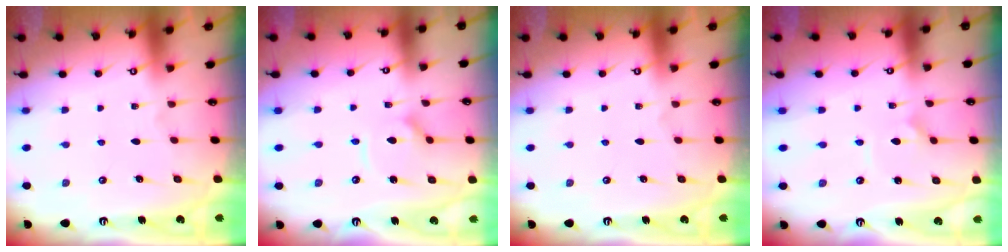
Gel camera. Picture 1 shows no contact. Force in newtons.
{"total": 6.0, "press": 6.0, "slide": 0.8}
{"total": 0.0}
{"total": 2.9, "press": 2.9, "slide": 0.4}